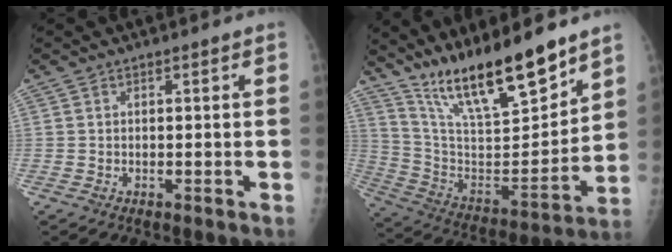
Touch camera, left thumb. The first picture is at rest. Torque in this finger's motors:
{"motor_torque": [0.58, 0.56, 1.44, -1.33, 0.11]}